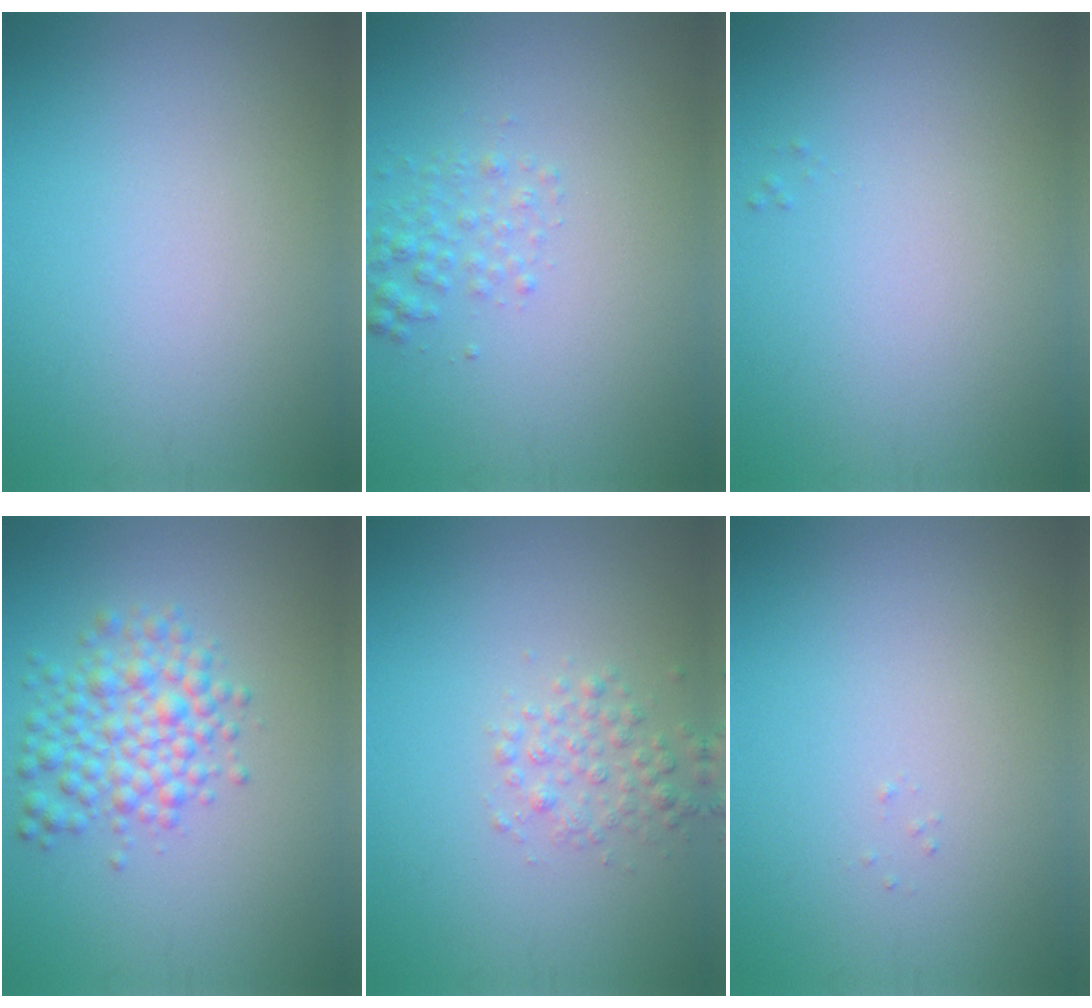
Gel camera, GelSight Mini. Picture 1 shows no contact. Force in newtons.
{"total": 1.7, "press": 1.7, "slide": 0.1}
{"total": 0.0}
{"total": 4.5, "press": 4.5, "slide": 0.1}
{"total": 2.1, "press": 2.1, "slide": 0.0}
{"total": 0.0}